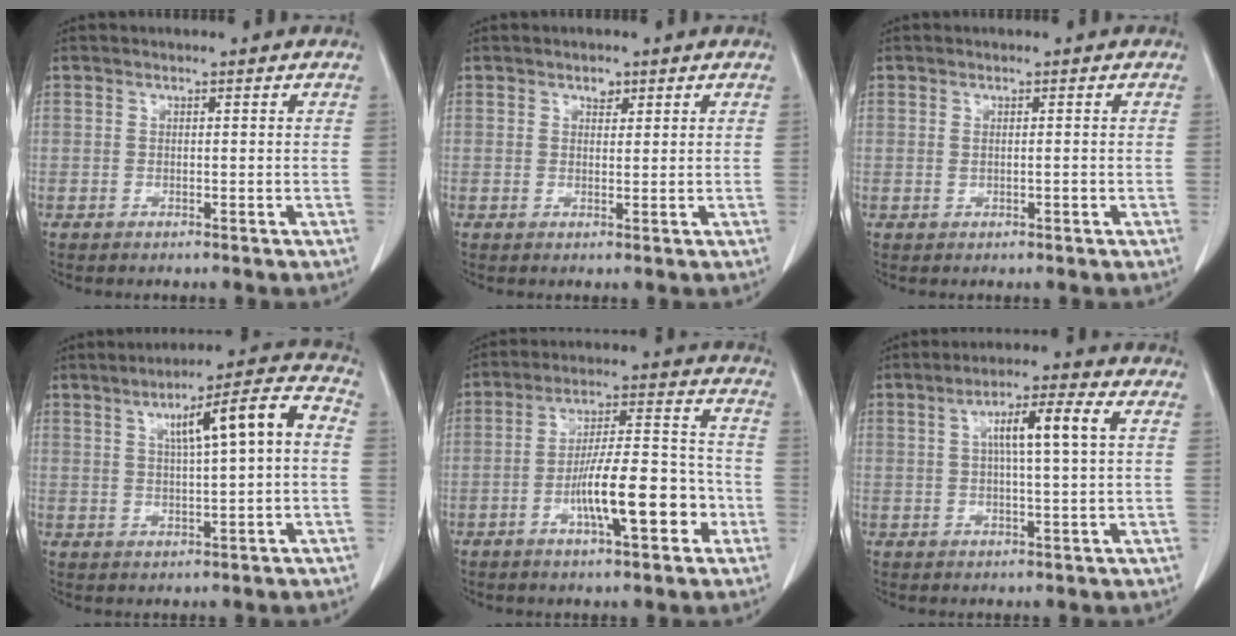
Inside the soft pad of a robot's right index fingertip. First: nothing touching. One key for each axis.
{"total": 1.8, "fx": 1.0, "fy": 1.2, "fz": 0.8, "tx": -0.016, "ty": 0.000, "tz": 0.018}
{"total": 1.4, "fx": -0.2, "fy": 0.5, "fz": 1.2, "tx": -0.033, "ty": 0.007, "tz": 0.004}
{"total": 10.7, "fx": 1.9, "fy": 1.3, "fz": 10.5, "tx": -0.154, "ty": 0.028, "tz": 0.028}
{"total": 13.2, "fx": -4.6, "fy": 3.1, "fz": 12.0, "tx": -0.201, "ty": 0.021, "tz": -0.071}
{"total": 7.8, "fx": 1.8, "fy": 0.6, "fz": 7.6, "tx": -0.133, "ty": 0.012, "tz": 0.030}